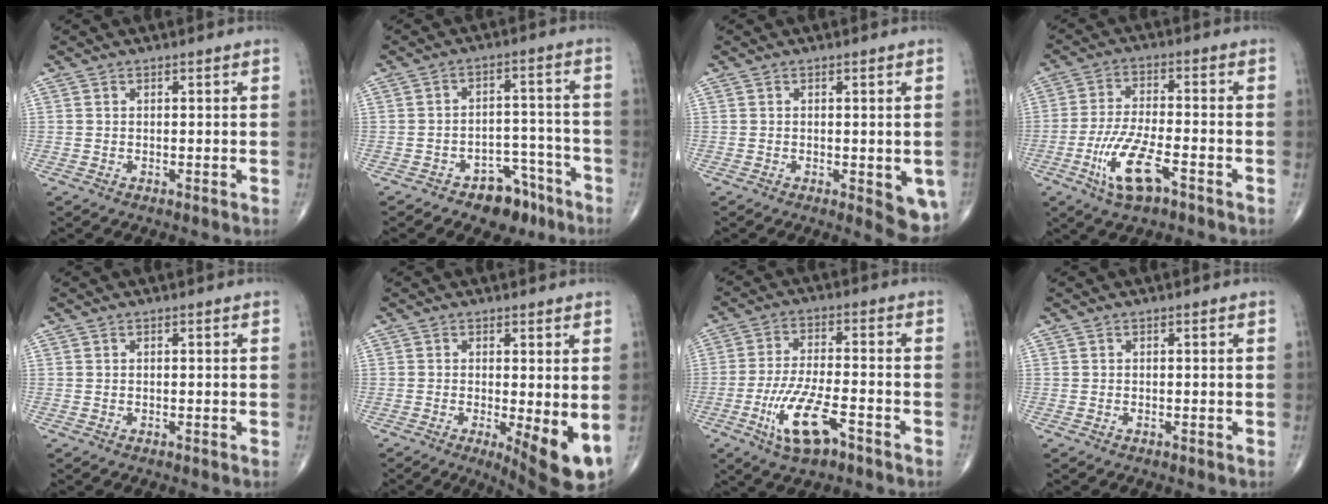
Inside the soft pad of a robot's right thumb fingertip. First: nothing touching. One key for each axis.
{"total": 8.3, "fx": -5.8, "fy": 4.9, "fz": 3.4, "tx": -0.013, "ty": 0.060, "tz": -0.083}
{"total": 6.1, "fx": -1.6, "fy": 2.4, "fz": 5.4, "tx": -0.047, "ty": -0.011, "tz": -0.017}
{"total": 10.3, "fx": -5.0, "fy": 3.2, "fz": 8.4, "tx": -0.178, "ty": 0.017, "tz": -0.091}
{"total": 0.0}
{"total": 9.2, "fx": -1.7, "fy": 2.7, "fz": 8.6, "tx": -0.118, "ty": -0.022, "tz": -0.019}
{"total": 10.8, "fx": -5.3, "fy": 3.5, "fz": 8.7, "tx": -0.178, "ty": 0.019, "tz": -0.092}
{"total": 0.0}